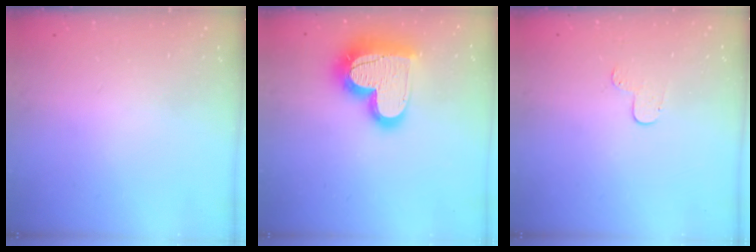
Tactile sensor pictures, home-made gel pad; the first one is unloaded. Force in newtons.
{"total": 21.1, "press": 21.1, "slide": 1.5}
{"total": 4.1, "press": 4.1, "slide": 0.4}